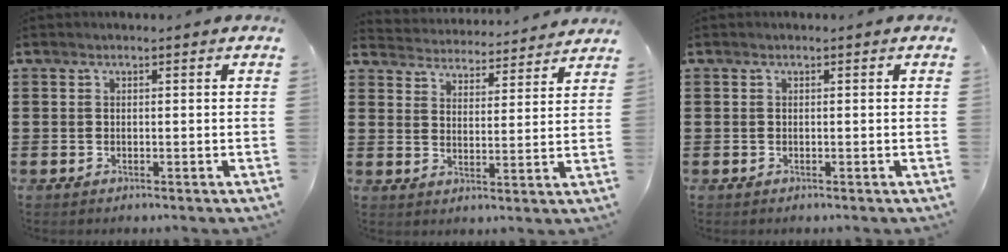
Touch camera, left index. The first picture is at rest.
{"total": 4.3, "force": [4.3, -0.1, -0.6], "torque": [-0.013, -0.033, 0.072]}
{"total": 0.0}